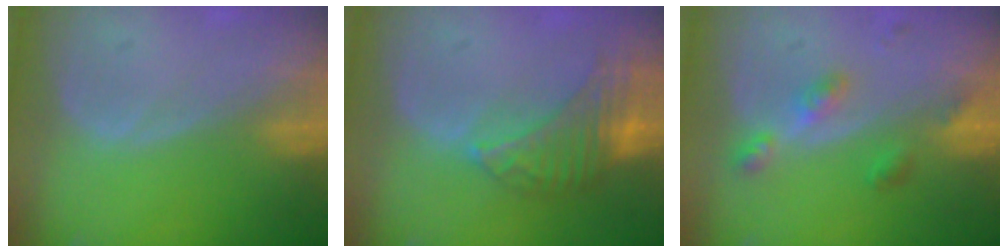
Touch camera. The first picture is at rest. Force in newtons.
{"total": 8.0, "press": 7.1, "slide": 3.8}
{"total": 4.8, "press": 4.3, "slide": 2.0}